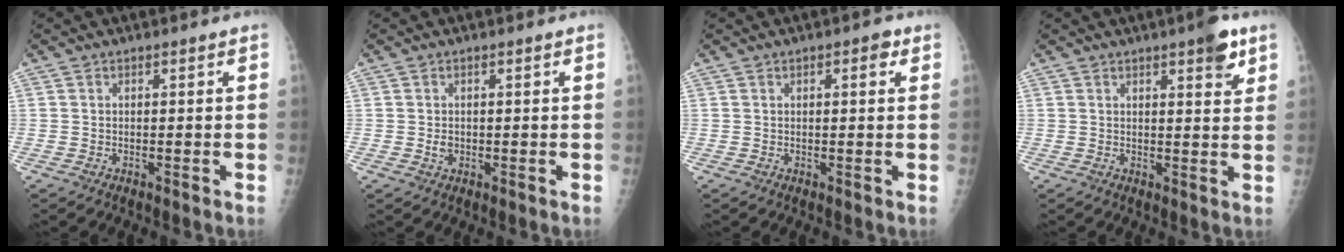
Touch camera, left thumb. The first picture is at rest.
{"total": 1.3, "force": [0.2, 1.1, 0.7], "torque": [-0.008, 0.000, 0.005]}
{"total": 2.3, "force": [1.1, 1.0, 1.9], "torque": [-0.017, 0.000, 0.011]}
{"total": 5.5, "force": [3.3, 1.5, 4.1], "torque": [-0.044, -0.015, 0.039]}